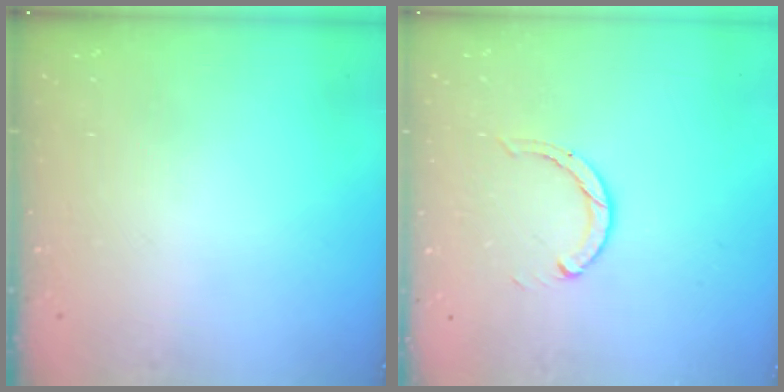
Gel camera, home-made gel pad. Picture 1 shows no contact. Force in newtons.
{"total": 1.9, "press": 1.9, "slide": 0.2}